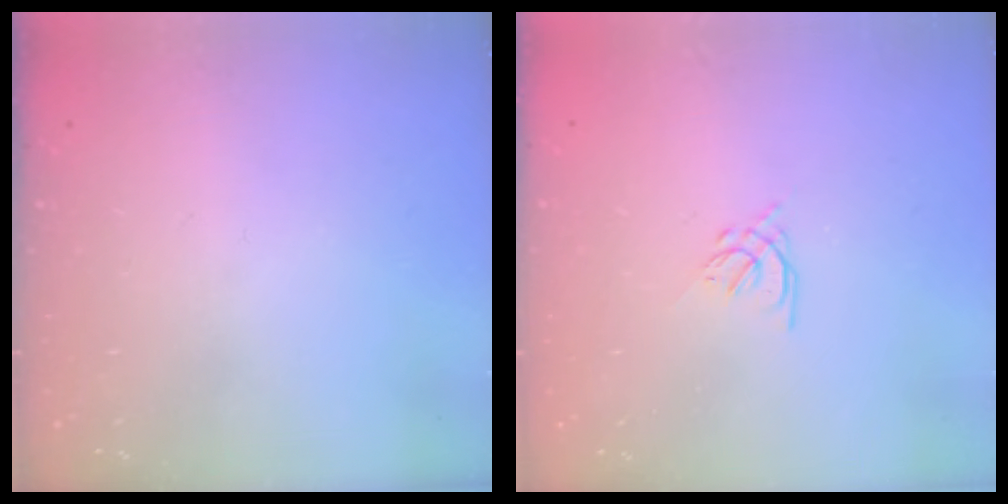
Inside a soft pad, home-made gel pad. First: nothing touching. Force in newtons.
{"total": 1.3, "press": 1.1, "slide": 0.6}